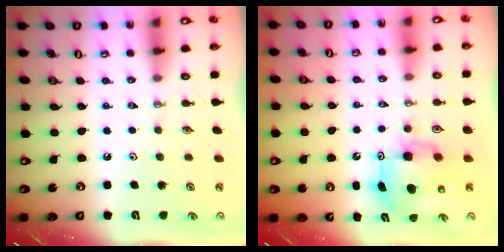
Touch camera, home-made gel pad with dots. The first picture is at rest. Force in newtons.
{"total": 9.8, "press": 9.7, "slide": 0.7}